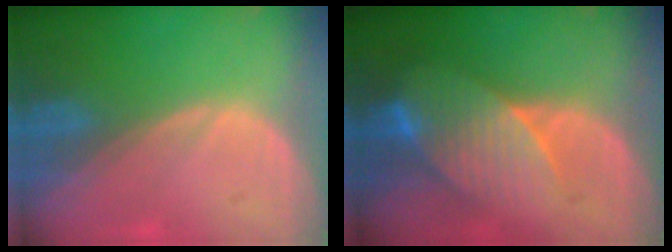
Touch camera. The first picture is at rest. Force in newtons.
{"total": 8.2, "press": 7.6, "slide": 3.1}